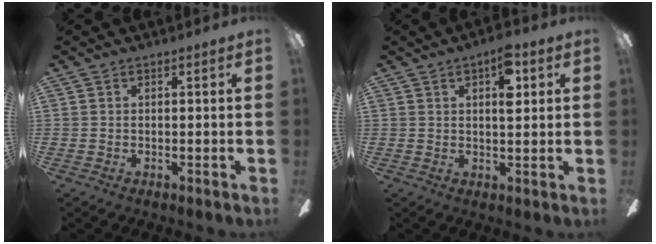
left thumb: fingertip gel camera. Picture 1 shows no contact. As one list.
[{"total": 7.2, "force": [3.2, 2.8, 5.8], "torque": [-0.081, -0.008, 0.047]}]